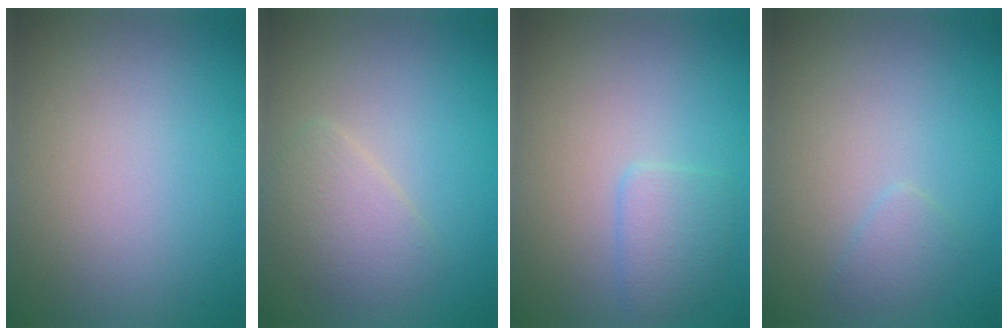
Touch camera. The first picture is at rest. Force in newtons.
{"total": 2.5, "press": 2.5, "slide": 0.1}
{"total": 2.0, "press": 2.0, "slide": 0.1}
{"total": 1.1, "press": 1.1, "slide": 0.1}